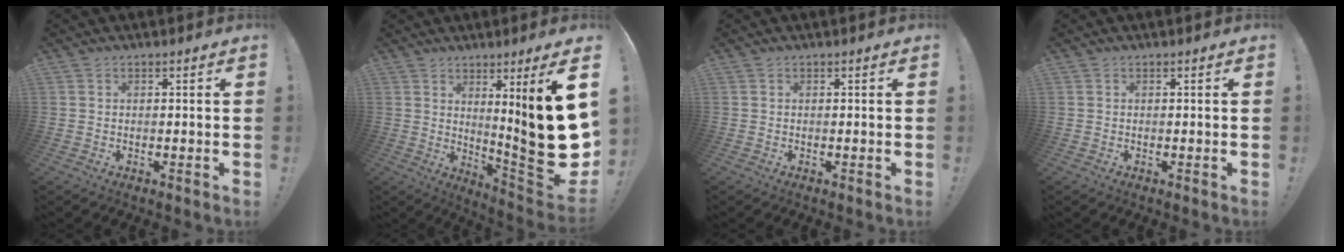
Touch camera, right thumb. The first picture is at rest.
{"total": 19.7, "force": [3.6, 1.6, 19.2], "torque": [-0.265, -0.056, 0.056]}
{"total": 0.0}
{"total": 0.0}